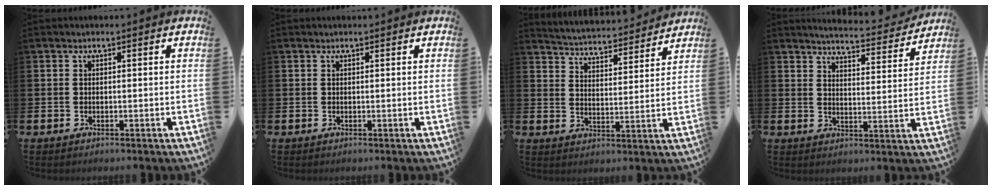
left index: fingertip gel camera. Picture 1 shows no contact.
{"total": 0.0}
{"total": 4.7, "force": [4.6, 0.7, 0.2], "torque": [-0.022, -0.043, 0.076]}
{"total": 5.1, "force": [5.0, 0.2, 0.6], "torque": [-0.018, -0.042, 0.082]}